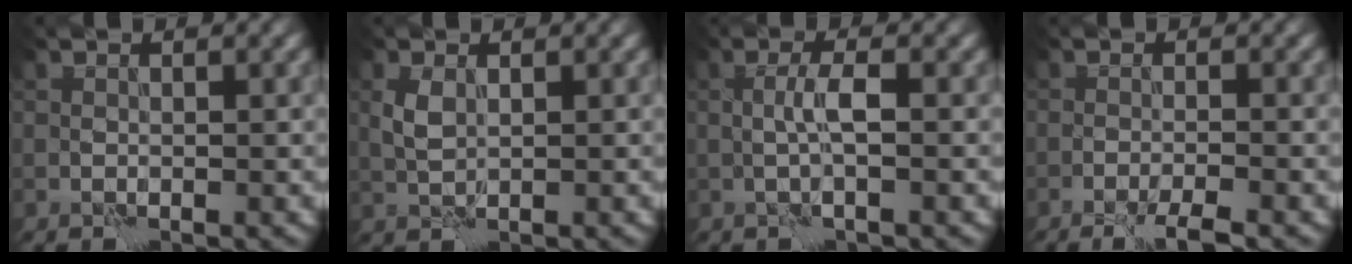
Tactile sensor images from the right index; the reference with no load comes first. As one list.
[{"total": 1.5, "force": [0.6, 0.8, 1.1], "torque": [-0.029, 0.002, 0.015]}, {"total": 1.8, "force": [0.1, -0.1, 1.8], "torque": [-0.034, 0.007, -0.001]}, {"total": 2.6, "force": [-2.0, 0.0, 1.6], "torque": [-0.027, 0.001, -0.039]}]